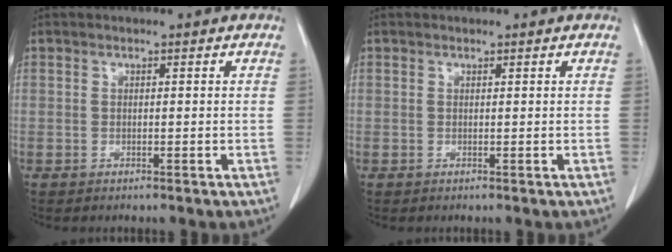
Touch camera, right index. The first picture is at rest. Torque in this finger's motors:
{"motor_torque": [0.15, -0.13, 0.00, 0.01]}